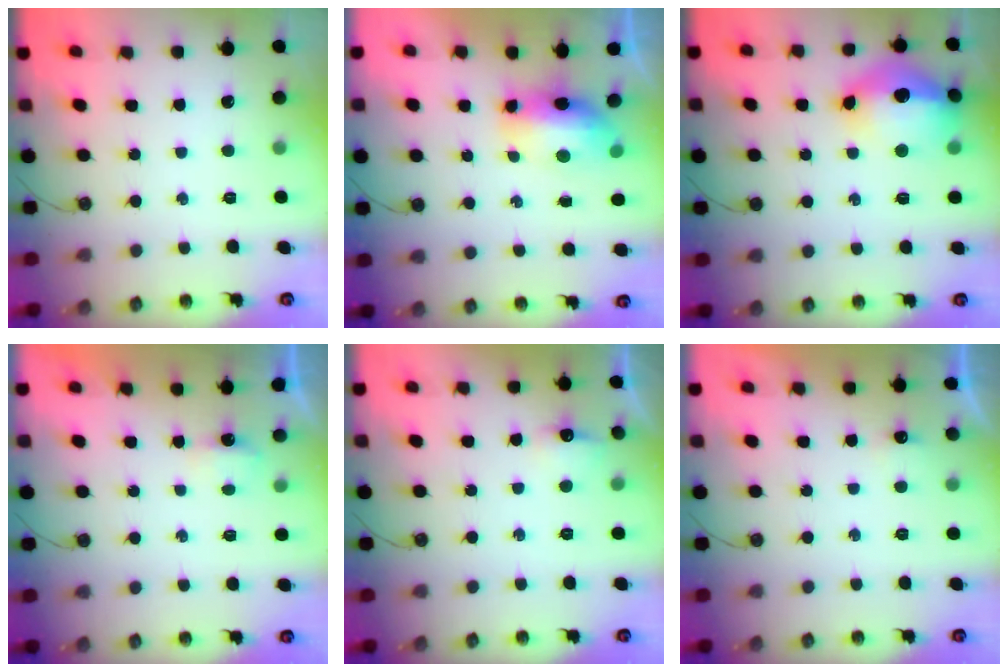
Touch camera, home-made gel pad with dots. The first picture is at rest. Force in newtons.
{"total": 9.8, "press": 9.7, "slide": 1.9}
{"total": 17.5, "press": 17.4, "slide": 1.7}
{"total": 13.3, "press": 4.4, "slide": 12.6}
{"total": 5.8, "press": 5.7, "slide": 1.0}
{"total": 6.9, "press": 2.7, "slide": 6.4}